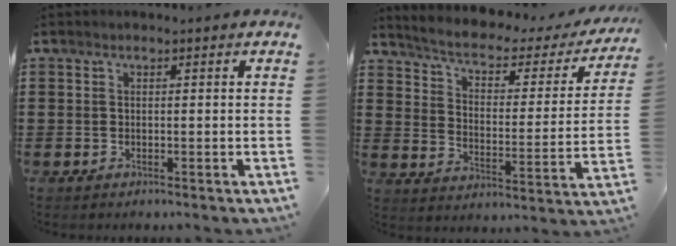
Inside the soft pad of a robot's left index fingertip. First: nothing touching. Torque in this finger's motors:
{"motor_torque": [1.07, -1.07, 0.24, 0.07]}